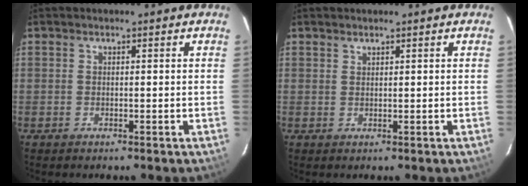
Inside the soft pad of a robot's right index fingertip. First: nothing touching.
{"total": 0.6, "force": [0.6, 0.2, 0.1], "torque": [-0.001, 0.002, 0.012]}